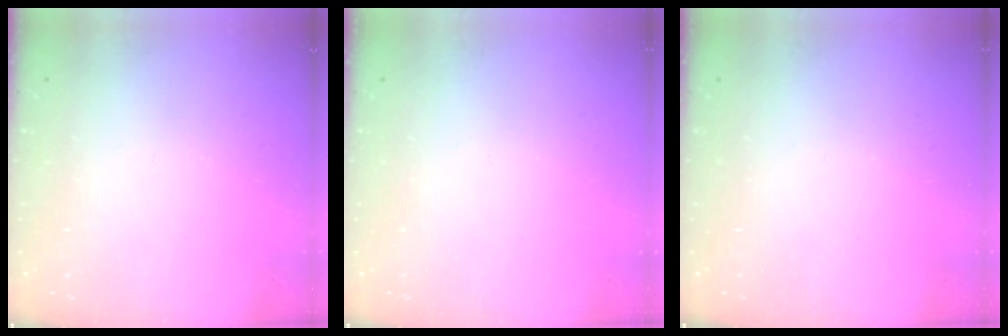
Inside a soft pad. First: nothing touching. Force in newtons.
{"total": 0.0}
{"total": 0.0}